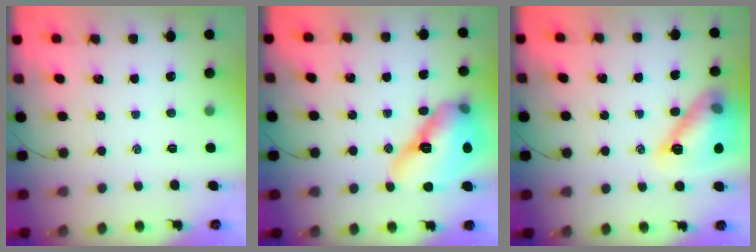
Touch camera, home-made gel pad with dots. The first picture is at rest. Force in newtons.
{"total": 17.3, "press": 16.6, "slide": 5.0}
{"total": 13.9, "press": 13.9, "slide": 0.6}